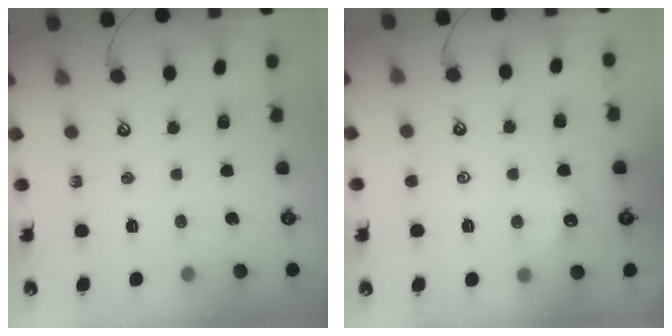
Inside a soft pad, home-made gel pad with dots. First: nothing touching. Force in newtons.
{"total": 0.7, "press": 0.6, "slide": 0.4}